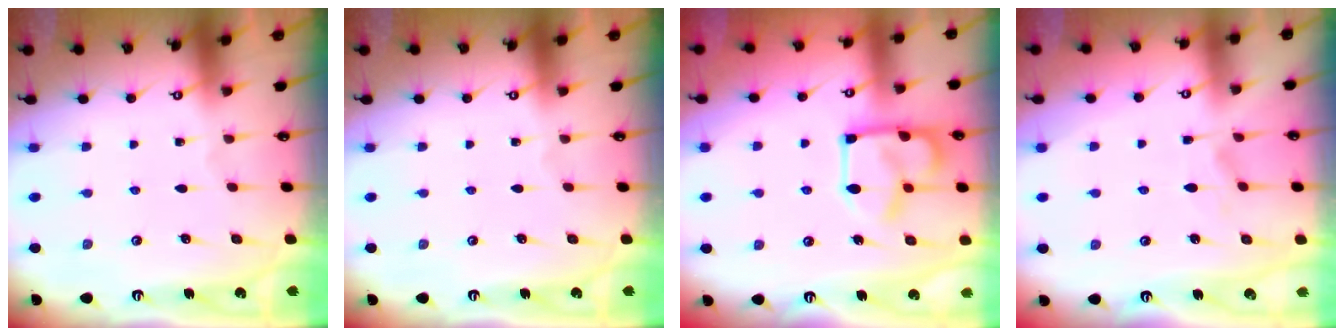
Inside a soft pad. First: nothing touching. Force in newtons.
{"total": 0.0}
{"total": 12.5, "press": 12.4, "slide": 1.4}
{"total": 2.2, "press": 2.0, "slide": 1.0}